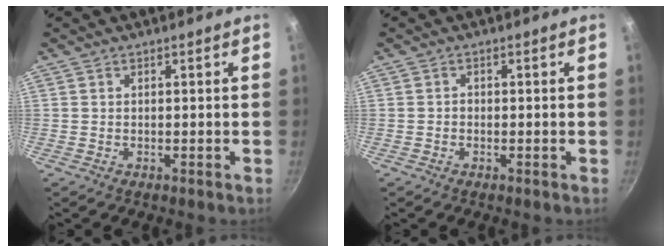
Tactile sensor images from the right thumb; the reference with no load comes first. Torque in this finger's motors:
{"motor_torque": [0.06, 0.26, 0.33, 0.31, -0.02]}